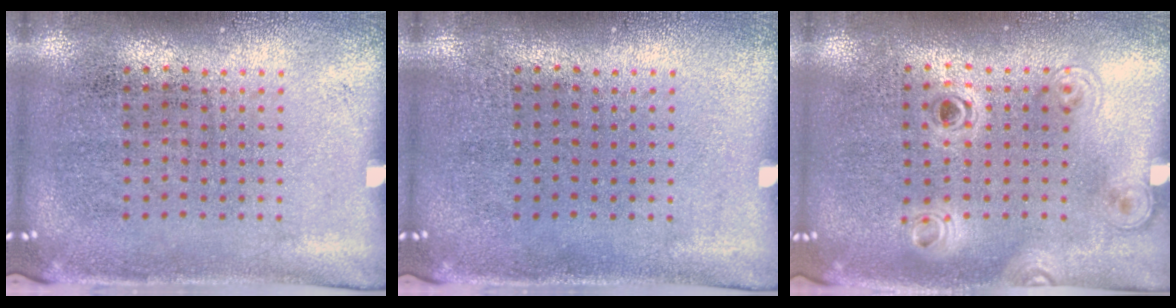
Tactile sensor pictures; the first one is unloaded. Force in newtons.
{"total": 0.0}
{"total": 1.4, "press": 1.2, "slide": 0.7}